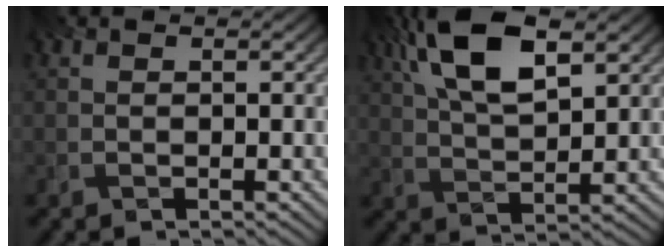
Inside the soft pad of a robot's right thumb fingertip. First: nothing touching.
{"total": 10.9, "force": [5.2, 3.9, 8.7], "torque": [-0.190, 0.019, 0.101]}